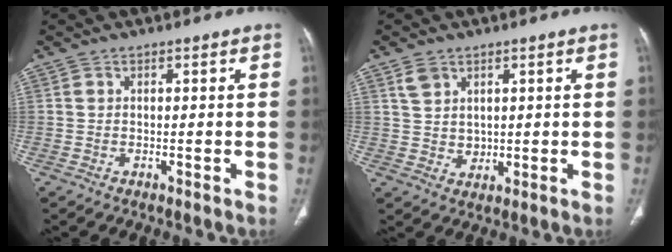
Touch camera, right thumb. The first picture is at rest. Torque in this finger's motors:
{"motor_torque": [-0.20, 0.14, 0.00, -0.13, 0.00]}